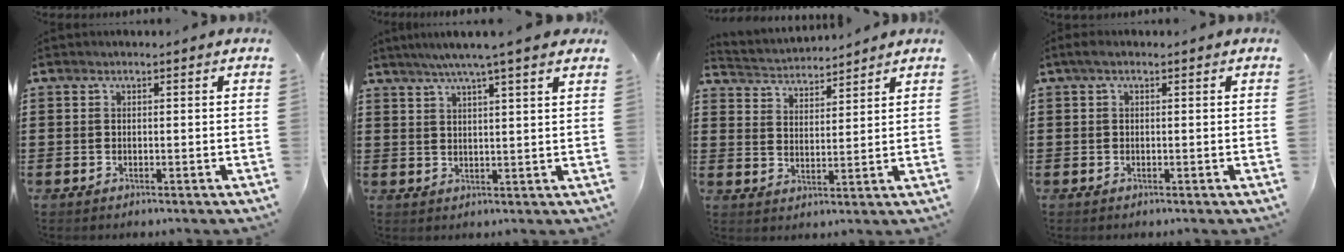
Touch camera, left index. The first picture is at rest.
{"total": 5.2, "force": [4.0, -0.6, 3.2], "torque": [-0.073, -0.008, 0.070]}
{"total": 3.1, "force": [3.1, 0.4, -0.4], "torque": [-0.009, -0.018, 0.052]}
{"total": 1.0, "force": [-0.3, 0.3, 0.8], "torque": [-0.015, -0.001, -0.006]}